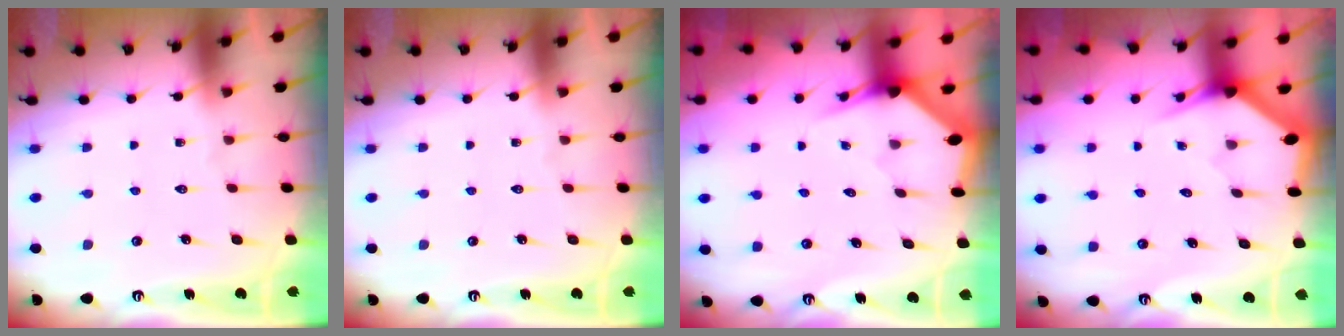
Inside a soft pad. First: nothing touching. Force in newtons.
{"total": 0.0}
{"total": 2.8, "press": 2.8, "slide": 0.1}
{"total": 2.9, "press": 2.9, "slide": 0.0}